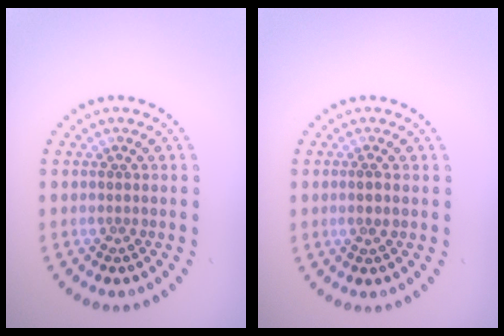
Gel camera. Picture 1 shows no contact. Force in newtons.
{"total": 0.6, "press": 0.5, "slide": 0.3}